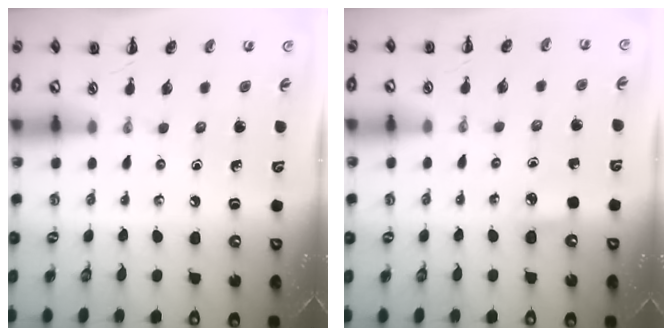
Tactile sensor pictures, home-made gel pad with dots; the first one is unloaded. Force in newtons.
{"total": 4.4, "press": 4.1, "slide": 1.6}